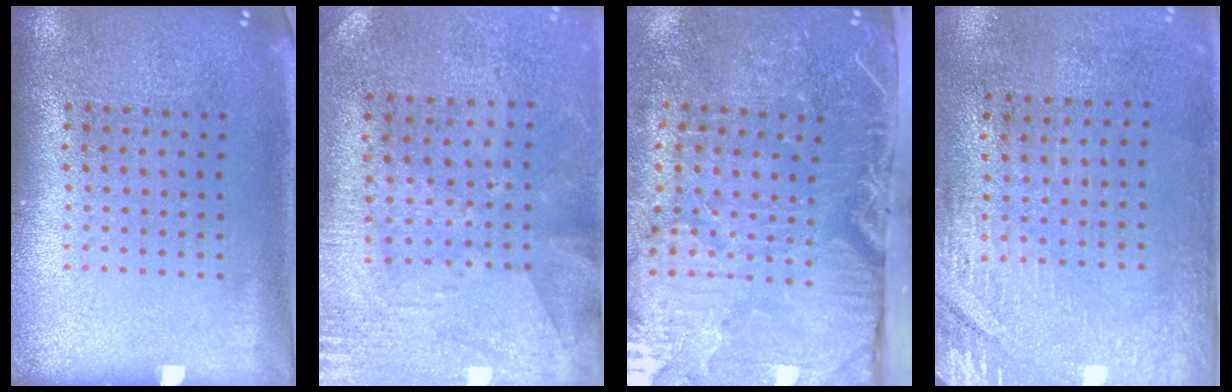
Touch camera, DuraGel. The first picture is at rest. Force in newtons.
{"total": 2.8, "press": 2.2, "slide": 1.6}
{"total": 5.4, "press": 4.4, "slide": 3.0}
{"total": 2.8, "press": 2.4, "slide": 1.4}